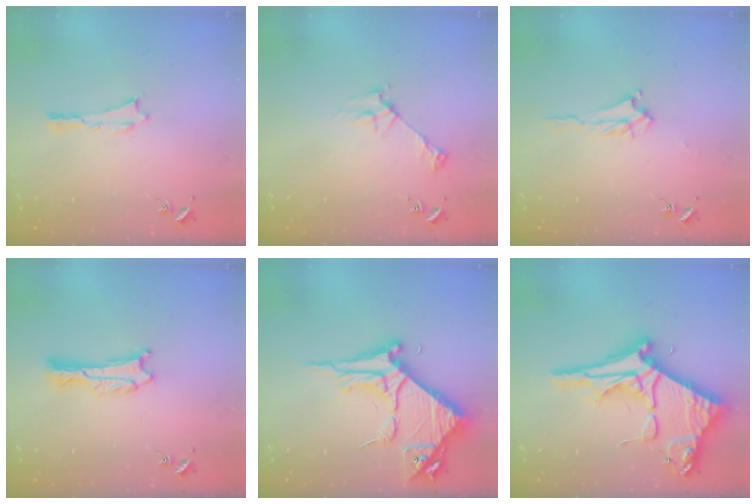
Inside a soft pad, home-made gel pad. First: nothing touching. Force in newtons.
{"total": 2.8, "press": 2.8, "slide": 0.3}
{"total": 2.4, "press": 2.4, "slide": 0.4}
{"total": 1.1, "press": 1.1, "slide": 0.2}
{"total": 8.4, "press": 8.4, "slide": 0.9}
{"total": 11.6, "press": 11.6, "slide": 1.3}